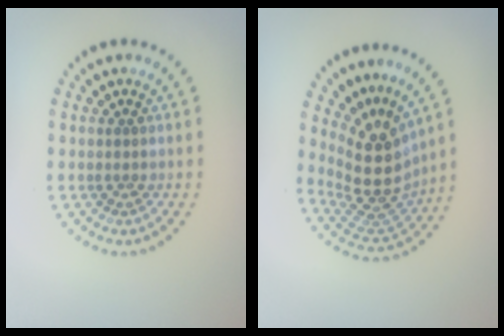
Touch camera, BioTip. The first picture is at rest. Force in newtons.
{"total": 5.0, "press": 3.6, "slide": 3.5}